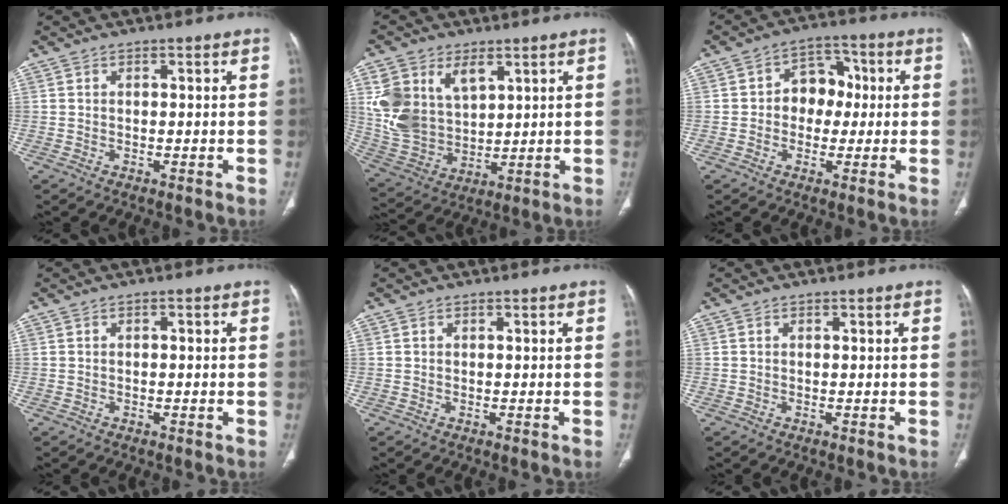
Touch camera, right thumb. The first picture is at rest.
{"total": 14.4, "force": [5.5, 9.5, 9.2], "torque": [-0.170, -0.015, 0.130]}
{"total": 8.4, "force": [0.4, 6.6, 5.2], "torque": [-0.033, 0.024, -0.003]}
{"total": 0.6, "force": [0.0, 0.4, 0.5], "torque": [-0.007, 0.001, 0.000]}
{"total": 0.0}
{"total": 0.0}